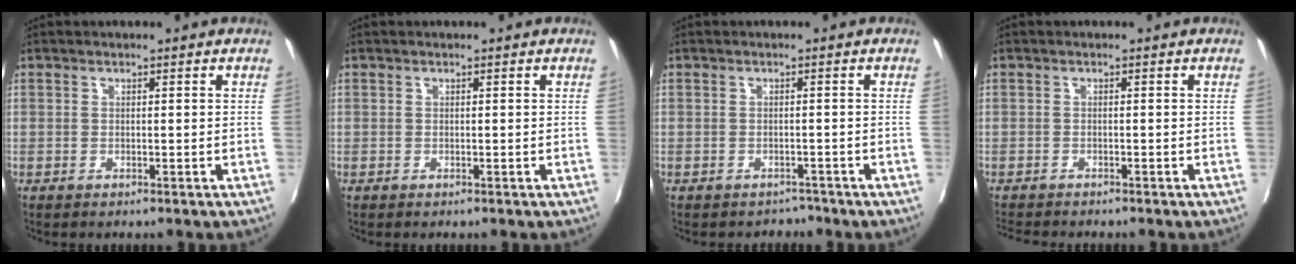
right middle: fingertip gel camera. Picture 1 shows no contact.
{"total": 0.0}
{"total": 2.4, "force": [-2.1, 1.2, -0.3], "torque": [0.003, -0.002, -0.028]}
{"total": 3.1, "force": [-2.9, 0.1, 0.9], "torque": [-0.028, -0.019, -0.056]}